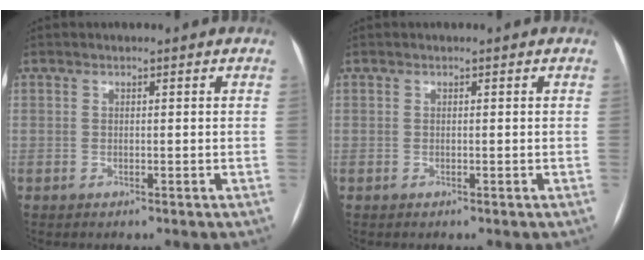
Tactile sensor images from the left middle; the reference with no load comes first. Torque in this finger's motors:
{"motor_torque": [0.01, -0.01, 0.00, 0.00]}